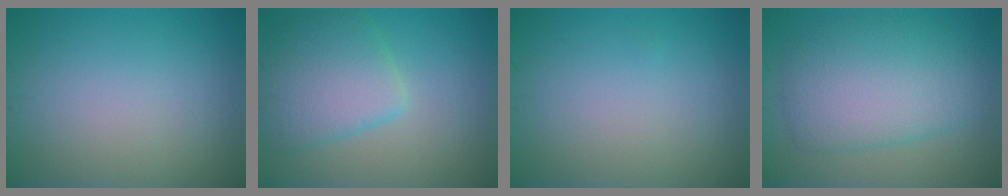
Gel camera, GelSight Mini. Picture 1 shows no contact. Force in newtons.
{"total": 5.3, "press": 5.3, "slide": 0.3}
{"total": 0.0}
{"total": 7.1, "press": 7.1, "slide": 0.3}